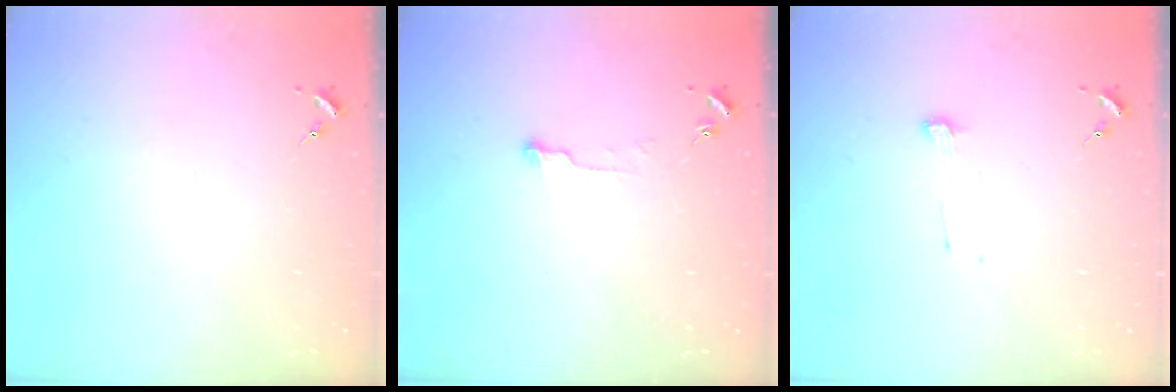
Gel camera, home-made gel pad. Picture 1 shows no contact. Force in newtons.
{"total": 4.8, "press": 4.8, "slide": 0.2}
{"total": 3.9, "press": 3.8, "slide": 0.6}